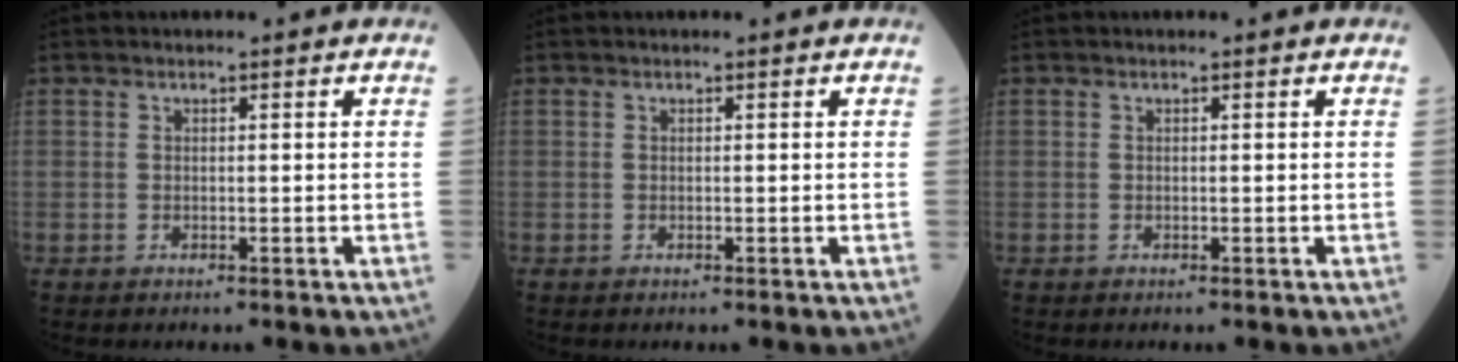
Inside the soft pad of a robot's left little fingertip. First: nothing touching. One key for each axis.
{"total": 0.0}
{"total": 0.0}